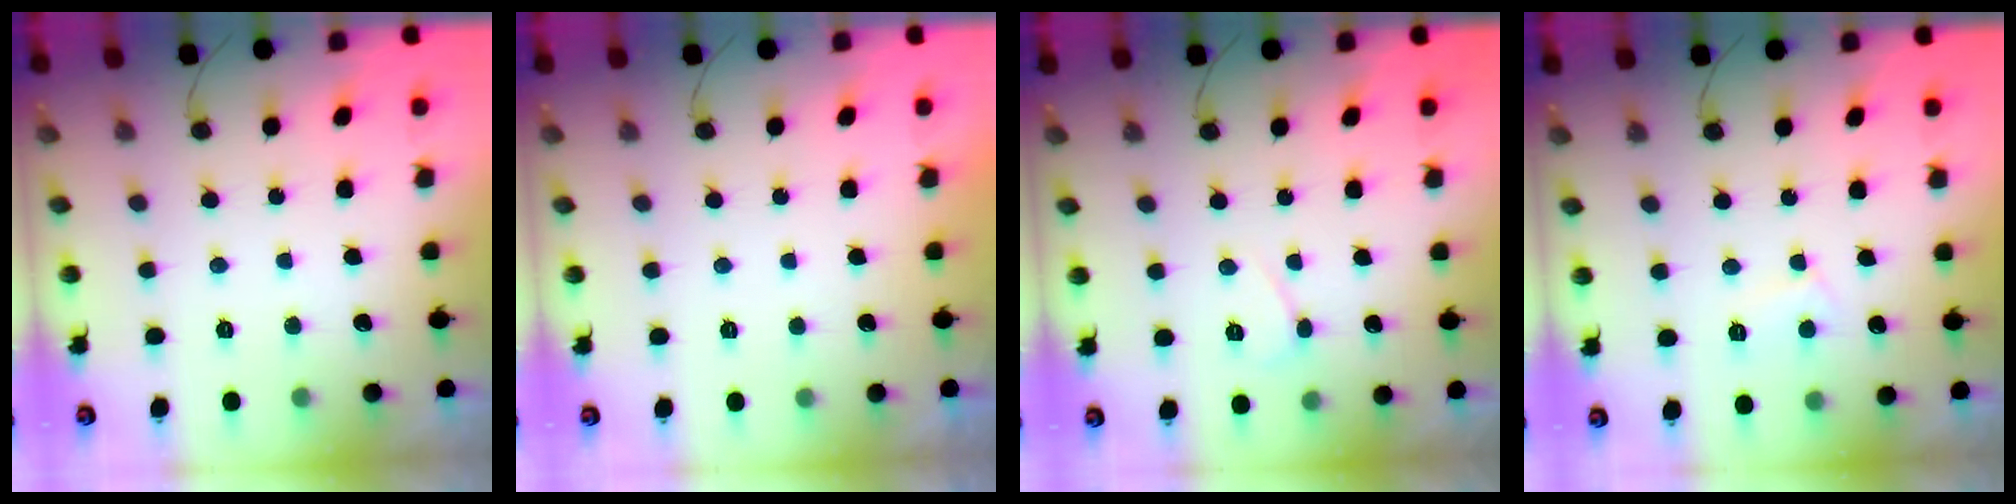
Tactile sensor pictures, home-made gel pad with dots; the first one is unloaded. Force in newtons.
{"total": 2.2, "press": 2.1, "slide": 0.3}
{"total": 3.0, "press": 3.0, "slide": 0.3}
{"total": 3.7, "press": 3.7, "slide": 0.3}